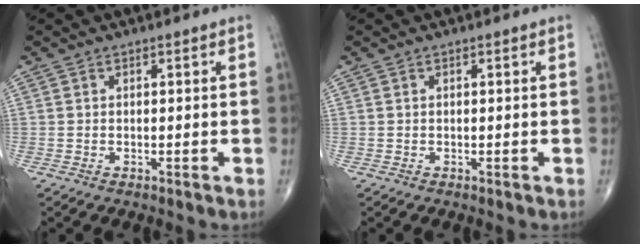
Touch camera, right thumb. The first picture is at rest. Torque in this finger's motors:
{"motor_torque": [0.00, 0.00, 0.01, 0.01, 0.00]}